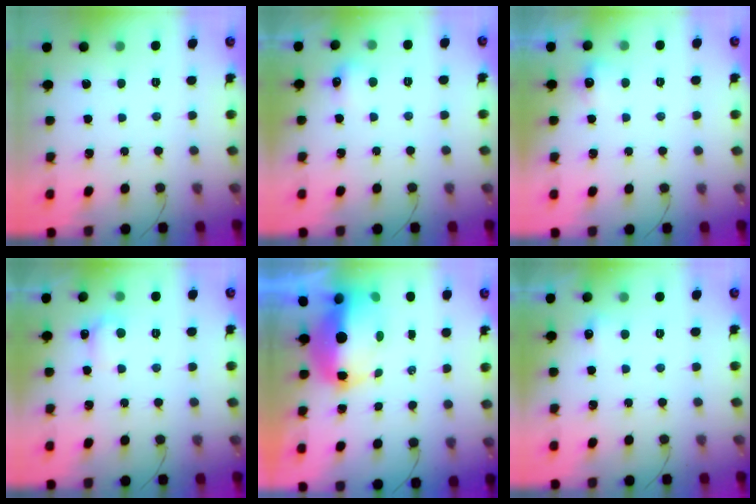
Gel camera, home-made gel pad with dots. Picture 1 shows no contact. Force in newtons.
{"total": 4.7, "press": 4.5, "slide": 1.2}
{"total": 7.0, "press": 4.3, "slide": 5.6}
{"total": 5.1, "press": 4.9, "slide": 1.3}
{"total": 12.9, "press": 12.7, "slide": 2.4}
{"total": 4.2, "press": 4.0, "slide": 1.2}